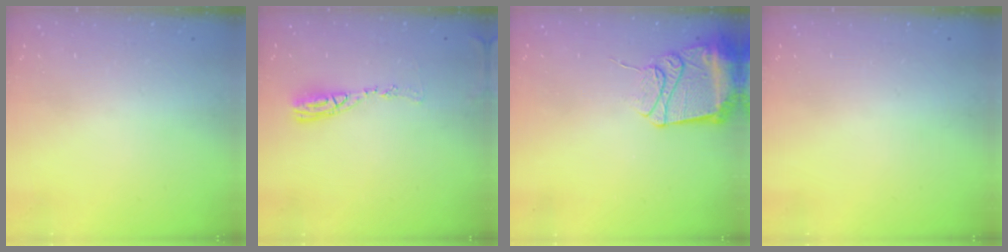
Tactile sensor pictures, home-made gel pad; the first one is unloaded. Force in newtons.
{"total": 8.9, "press": 8.9, "slide": 0.8}
{"total": 12.8, "press": 12.8, "slide": 1.1}
{"total": 0.0}